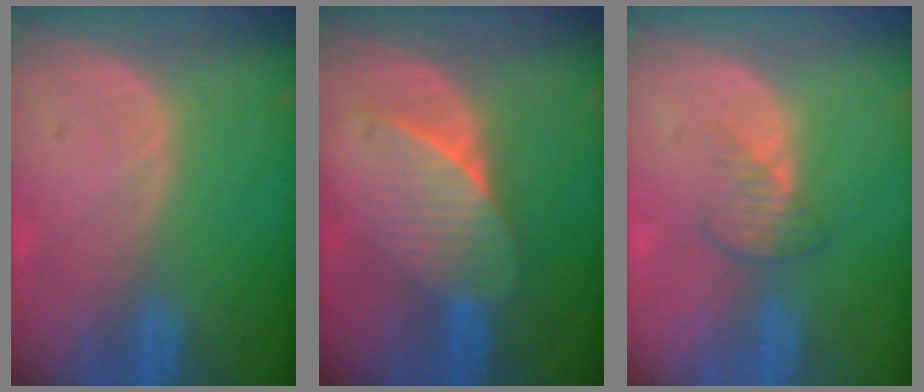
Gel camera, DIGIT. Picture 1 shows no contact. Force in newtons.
{"total": 7.4, "press": 6.6, "slide": 3.2}
{"total": 3.1, "press": 2.9, "slide": 1.2}